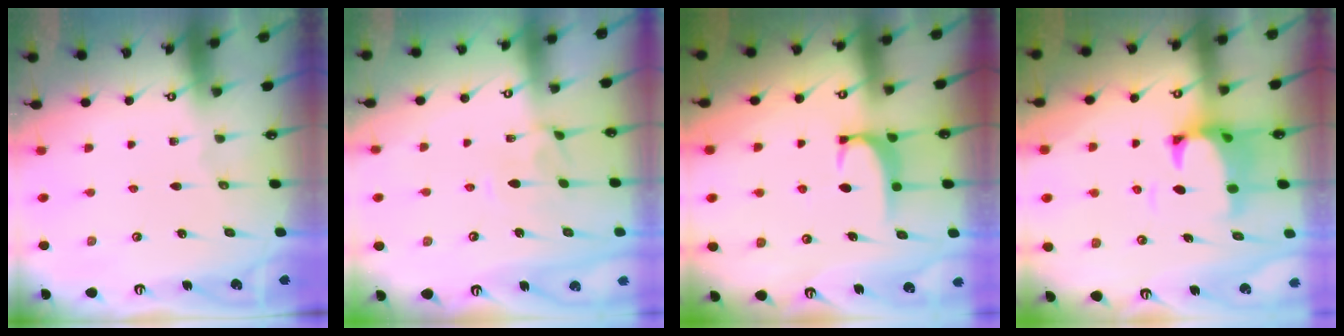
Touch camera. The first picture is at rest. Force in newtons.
{"total": 2.7, "press": 2.6, "slide": 0.7}
{"total": 1.6, "press": 1.5, "slide": 0.5}
{"total": 2.8, "press": 2.5, "slide": 1.1}